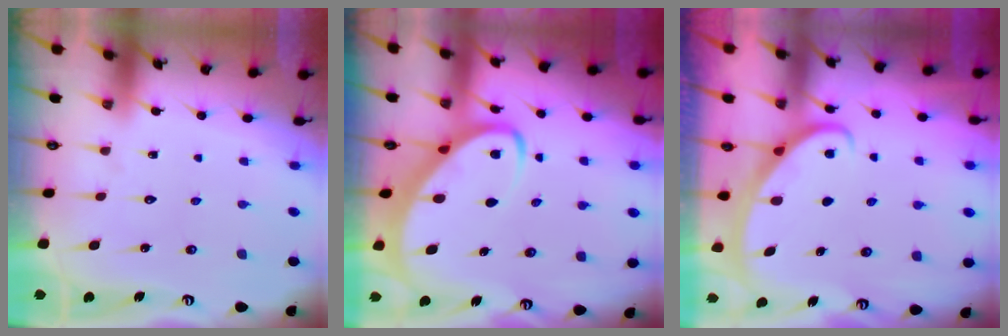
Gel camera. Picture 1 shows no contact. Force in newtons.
{"total": 6.5, "press": 6.4, "slide": 0.8}
{"total": 3.0, "press": 2.9, "slide": 0.3}